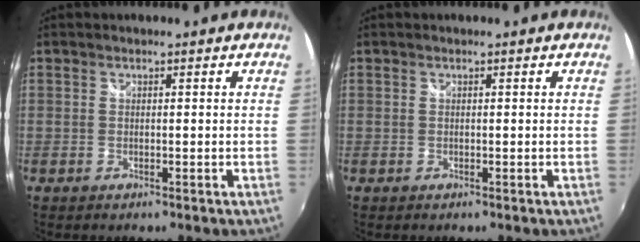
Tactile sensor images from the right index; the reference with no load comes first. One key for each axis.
{"total": 0.0}